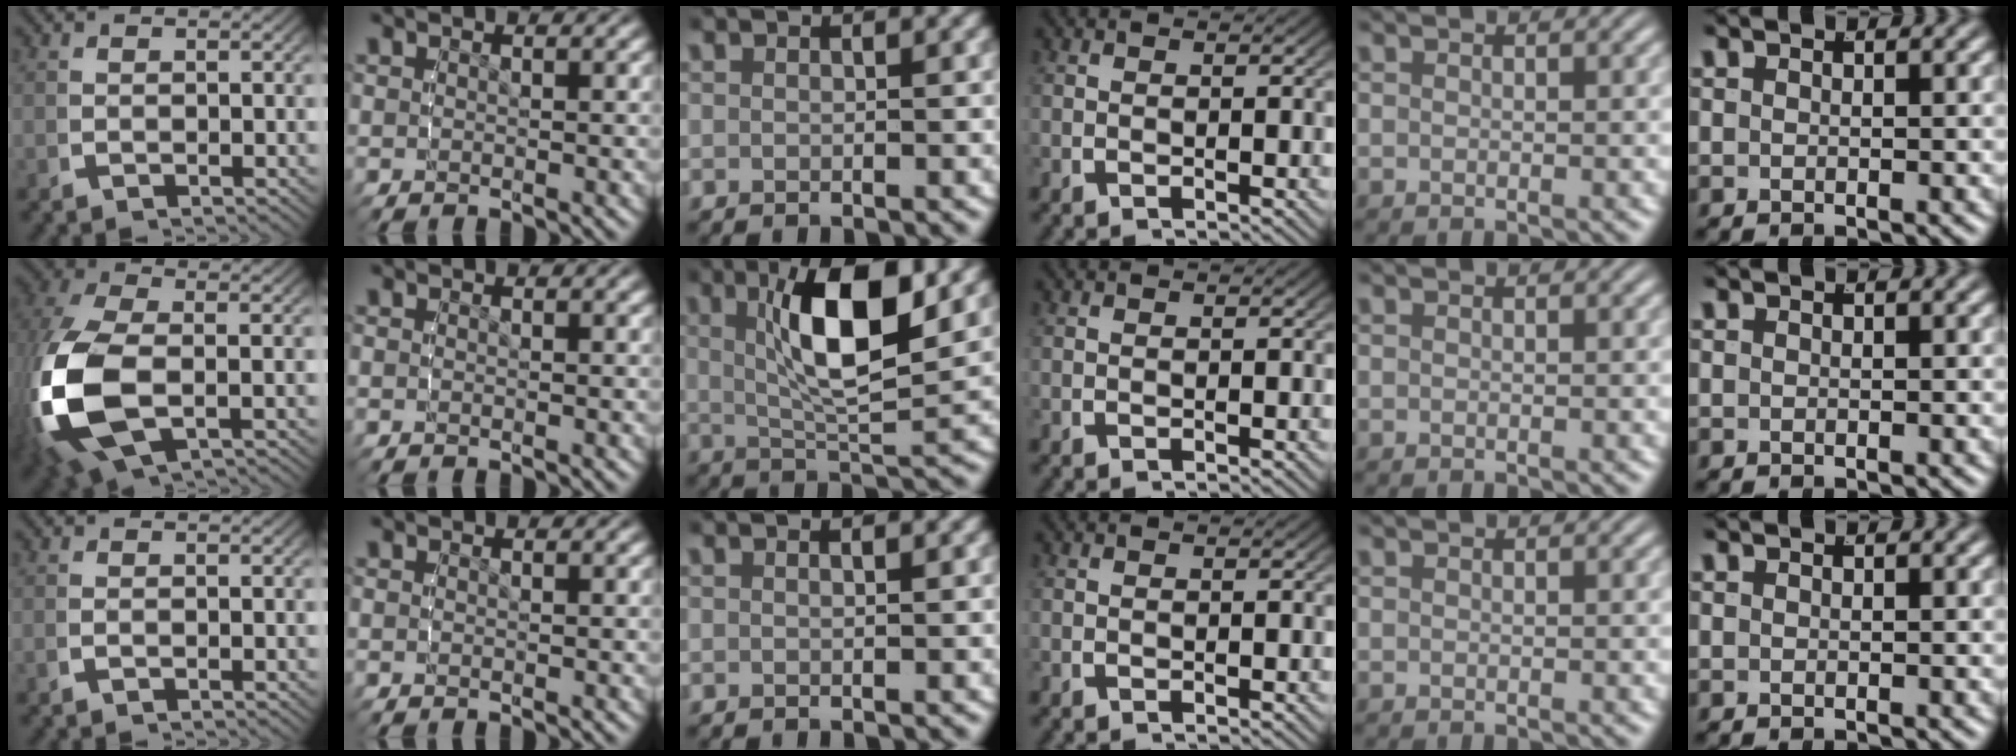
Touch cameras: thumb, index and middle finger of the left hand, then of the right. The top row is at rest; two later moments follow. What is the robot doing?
{"motion": "lift_and_place", "object": "glue stick"}